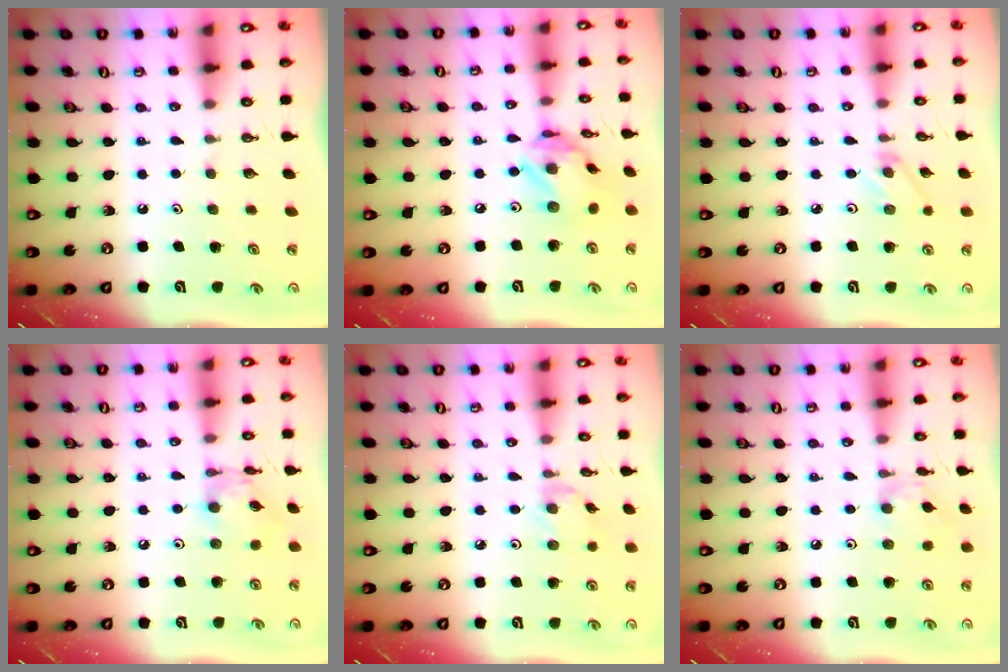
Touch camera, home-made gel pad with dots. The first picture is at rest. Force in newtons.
{"total": 13.6, "press": 13.6, "slide": 1.4}
{"total": 2.8, "press": 2.7, "slide": 0.4}
{"total": 6.2, "press": 6.2, "slide": 0.3}
{"total": 2.0, "press": 2.0, "slide": 0.3}
{"total": 2.7, "press": 2.7, "slide": 0.3}